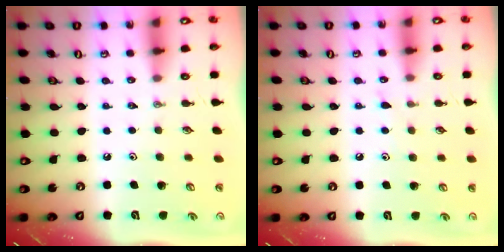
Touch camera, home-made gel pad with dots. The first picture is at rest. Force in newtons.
{"total": 5.5, "press": 5.4, "slide": 0.7}